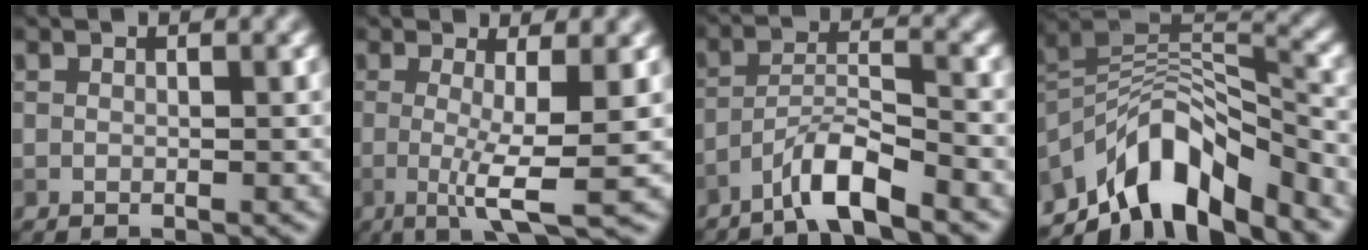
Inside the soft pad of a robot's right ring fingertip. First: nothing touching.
{"total": 4.9, "force": [-0.3, 0.8, 4.9], "torque": [-0.083, -0.005, -0.007]}
{"total": 4.4, "force": [-3.4, 0.5, 2.8], "torque": [-0.049, 0.016, -0.069]}
{"total": 9.9, "force": [-6.5, 4.0, 6.4], "torque": [-0.094, 0.015, -0.125]}